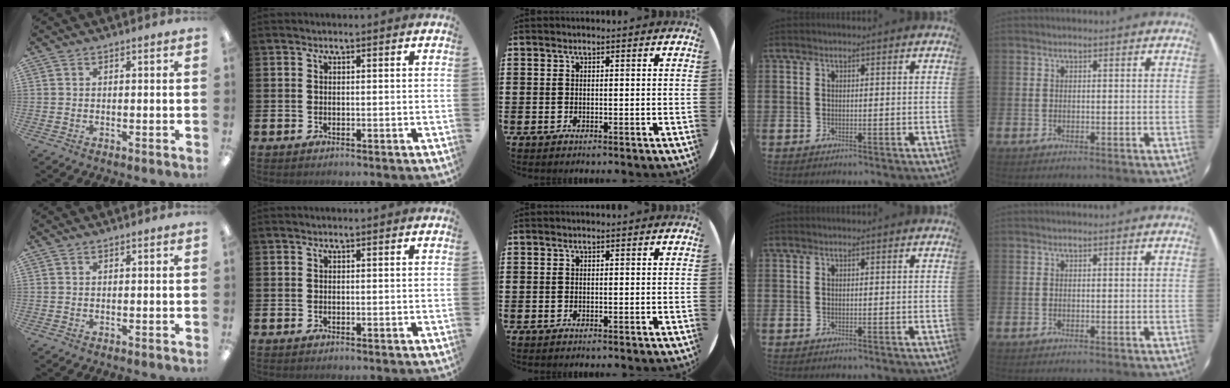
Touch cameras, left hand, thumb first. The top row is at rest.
{"thumb": {"total": 0.5, "force": [0.4, 0.0, -0.3], "torque": [0.005, 0.003, 0.007]}}